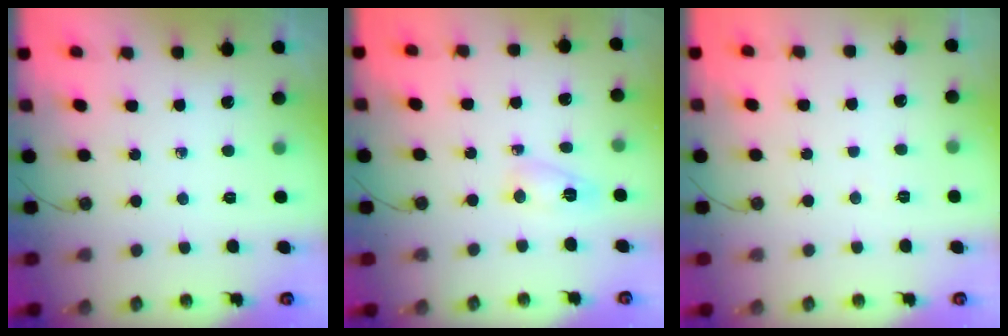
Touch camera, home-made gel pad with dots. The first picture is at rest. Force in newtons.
{"total": 3.4, "press": 3.4, "slide": 0.3}
{"total": 13.2, "press": 3.1, "slide": 12.8}